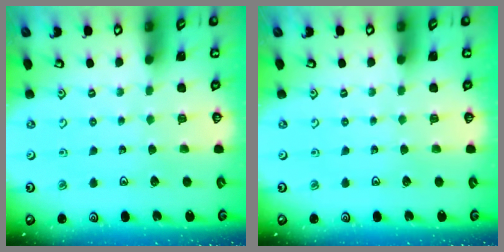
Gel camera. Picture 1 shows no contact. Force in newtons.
{"total": 0.0}